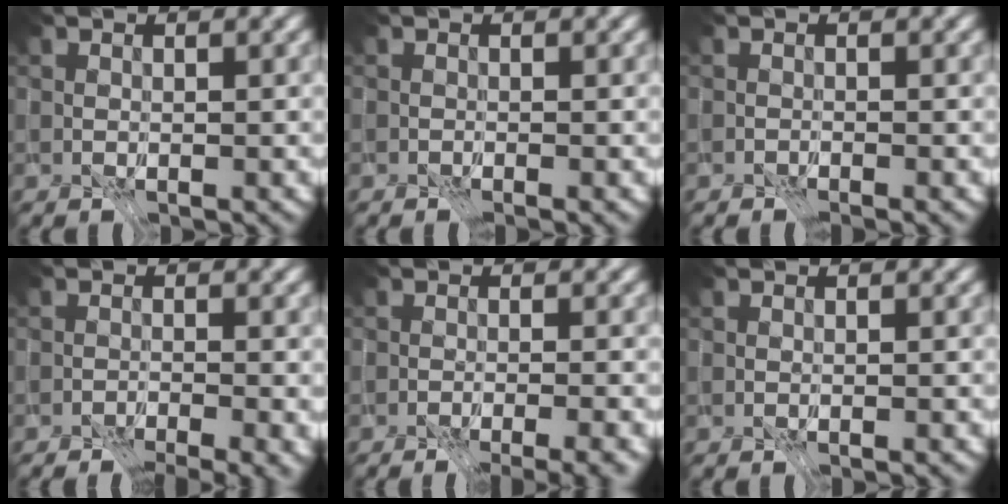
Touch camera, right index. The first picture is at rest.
{"total": 1.5, "force": [-1.0, -0.9, -0.6], "torque": [0.019, -0.005, -0.022]}
{"total": 2.1, "force": [-1.5, -1.1, -1.0], "torque": [0.031, -0.009, -0.034]}
{"total": 3.6, "force": [-2.9, 0.2, 2.0], "torque": [-0.003, -0.032, -0.037]}
{"total": 5.6, "force": [-4.1, 1.6, 3.4], "torque": [-0.032, -0.012, -0.059]}
{"total": 0.6, "force": [-0.3, -0.5, -0.3], "torque": [0.008, -0.001, -0.003]}